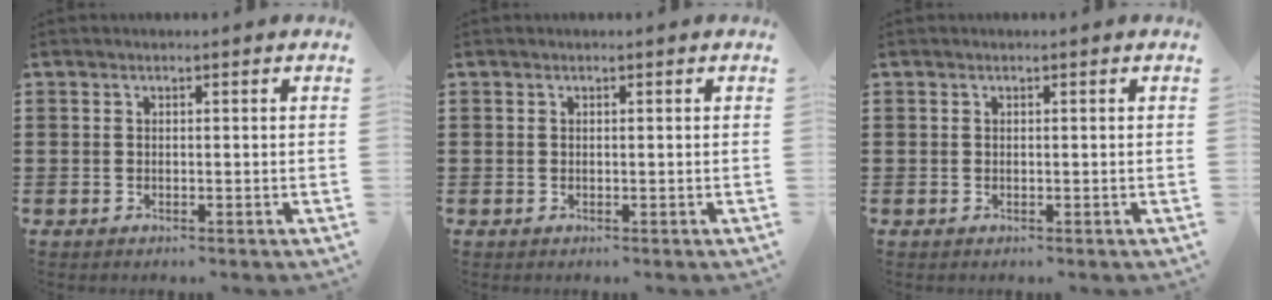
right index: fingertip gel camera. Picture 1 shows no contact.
{"total": 0.0}
{"total": 0.0}